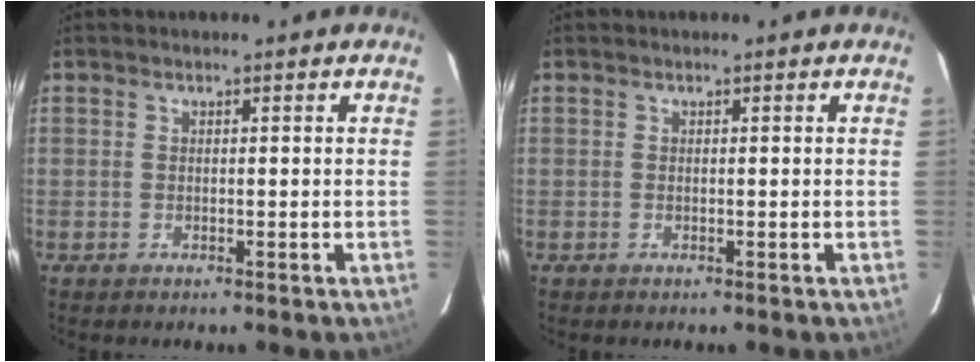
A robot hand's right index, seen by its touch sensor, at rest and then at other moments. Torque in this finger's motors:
{"motor_torque": [0.05, 0.02, -0.01, 0.01]}